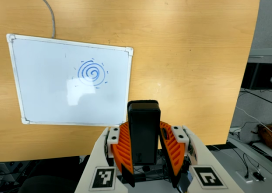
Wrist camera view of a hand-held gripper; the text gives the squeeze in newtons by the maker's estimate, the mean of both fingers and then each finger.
{"total": 6.8, "left": 5.7, "right": 8.0}